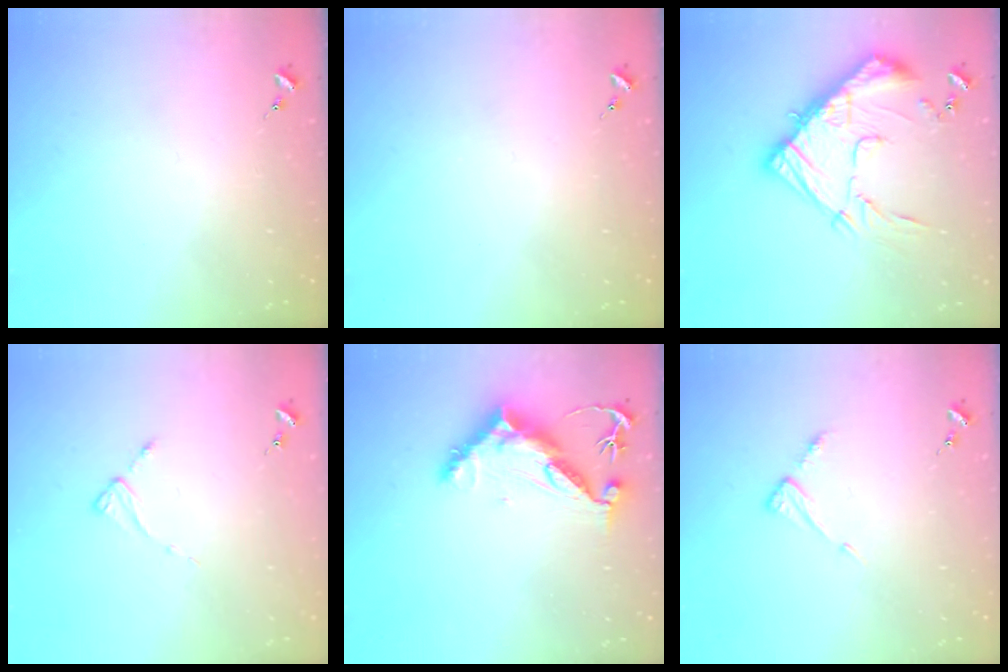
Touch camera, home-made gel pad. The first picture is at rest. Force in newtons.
{"total": 0.0}
{"total": 19.3, "press": 19.2, "slide": 2.0}
{"total": 1.9, "press": 1.8, "slide": 0.3}
{"total": 11.7, "press": 11.7, "slide": 0.9}
{"total": 5.3, "press": 5.3, "slide": 0.4}